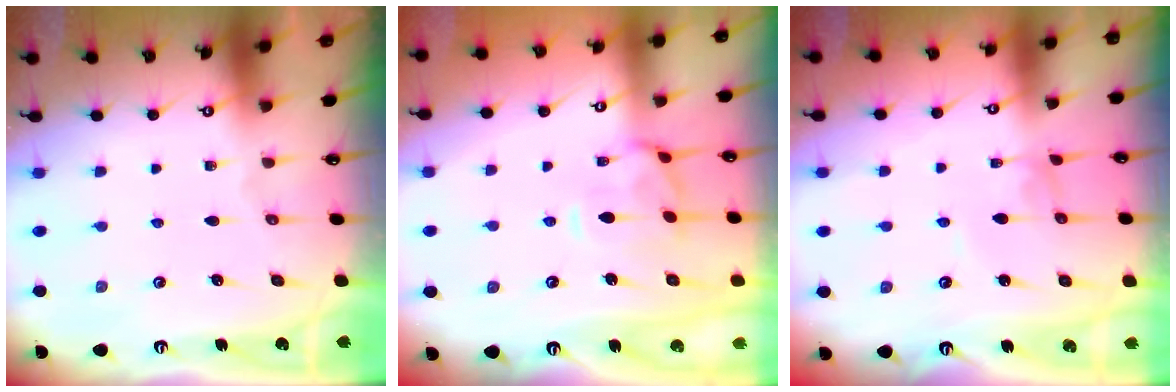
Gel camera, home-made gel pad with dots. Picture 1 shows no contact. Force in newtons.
{"total": 1.7, "press": 1.5, "slide": 0.8}
{"total": 2.7, "press": 2.7, "slide": 0.1}